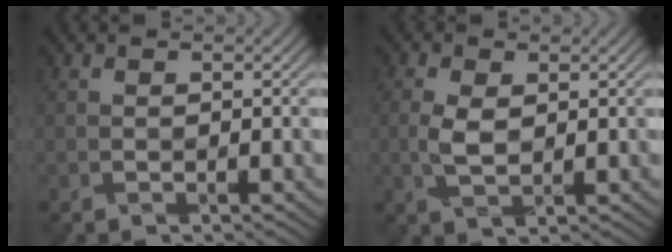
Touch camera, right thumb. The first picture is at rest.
{"total": 2.5, "force": [0.1, 1.4, 2.1], "torque": [-0.057, -0.003, 0.007]}